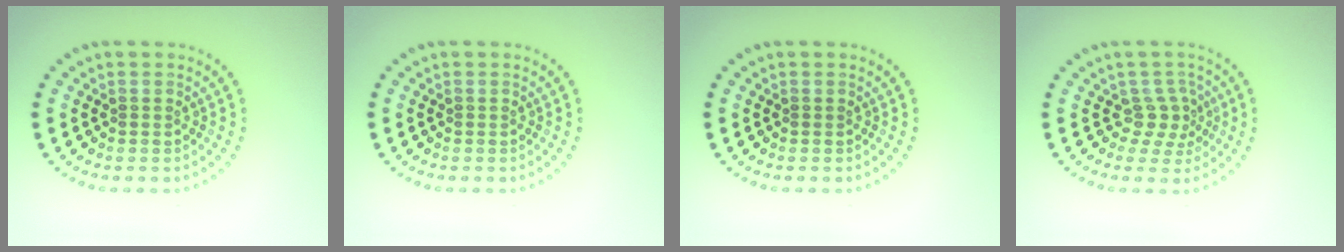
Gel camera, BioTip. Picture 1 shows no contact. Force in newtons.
{"total": 0.0}
{"total": 0.0}
{"total": 2.2, "press": 1.4, "slide": 1.7}